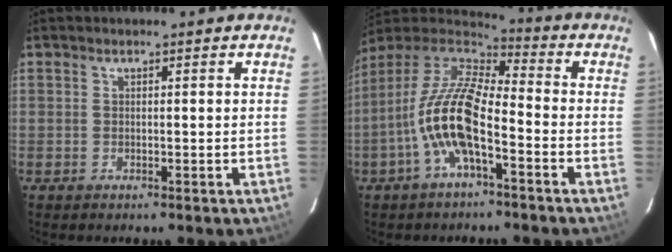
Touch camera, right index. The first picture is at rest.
{"total": 14.3, "force": [-4.9, 4.9, 12.5], "torque": [-0.250, 0.005, -0.103]}